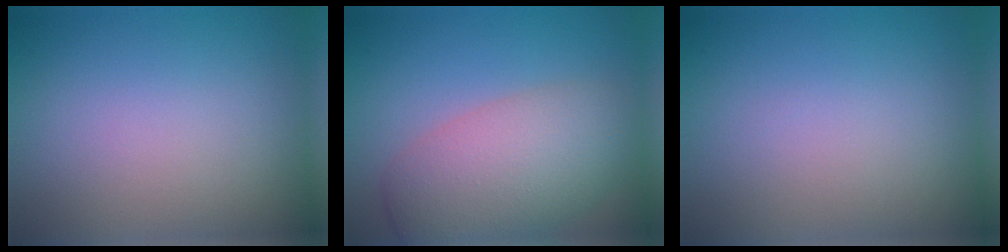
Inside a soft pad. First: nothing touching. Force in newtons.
{"total": 7.0, "press": 7.0, "slide": 0.2}
{"total": 0.0}